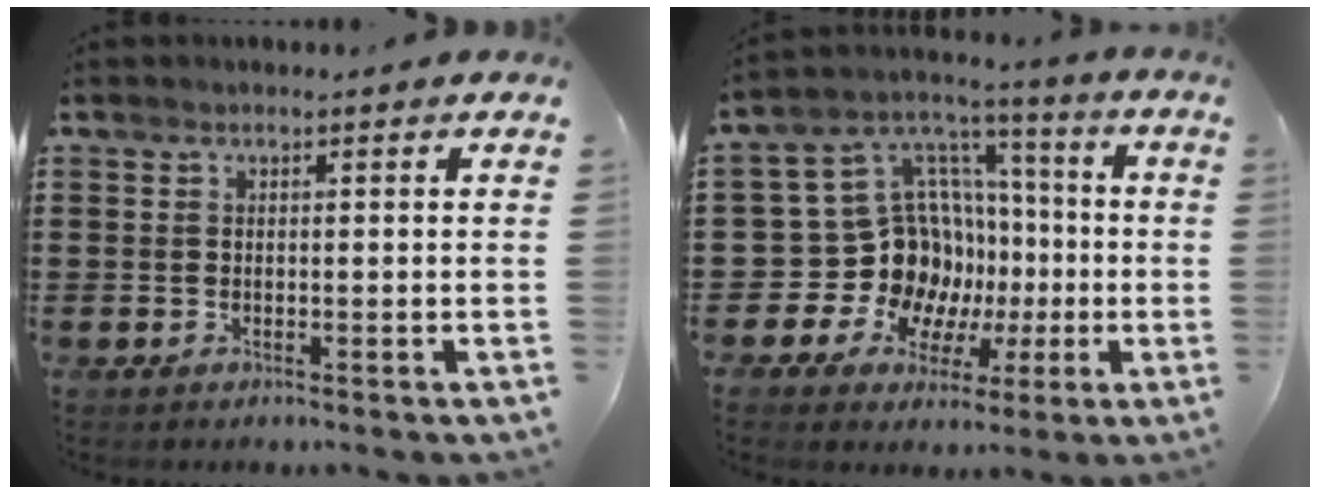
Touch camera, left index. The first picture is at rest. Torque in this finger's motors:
{"motor_torque": [1.01, 0.65, 0.38, 0.02]}